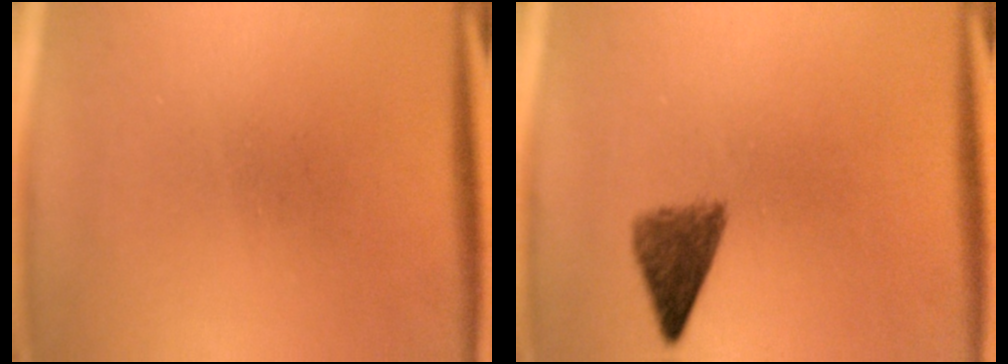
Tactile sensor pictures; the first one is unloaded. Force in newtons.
{"total": 4.3}